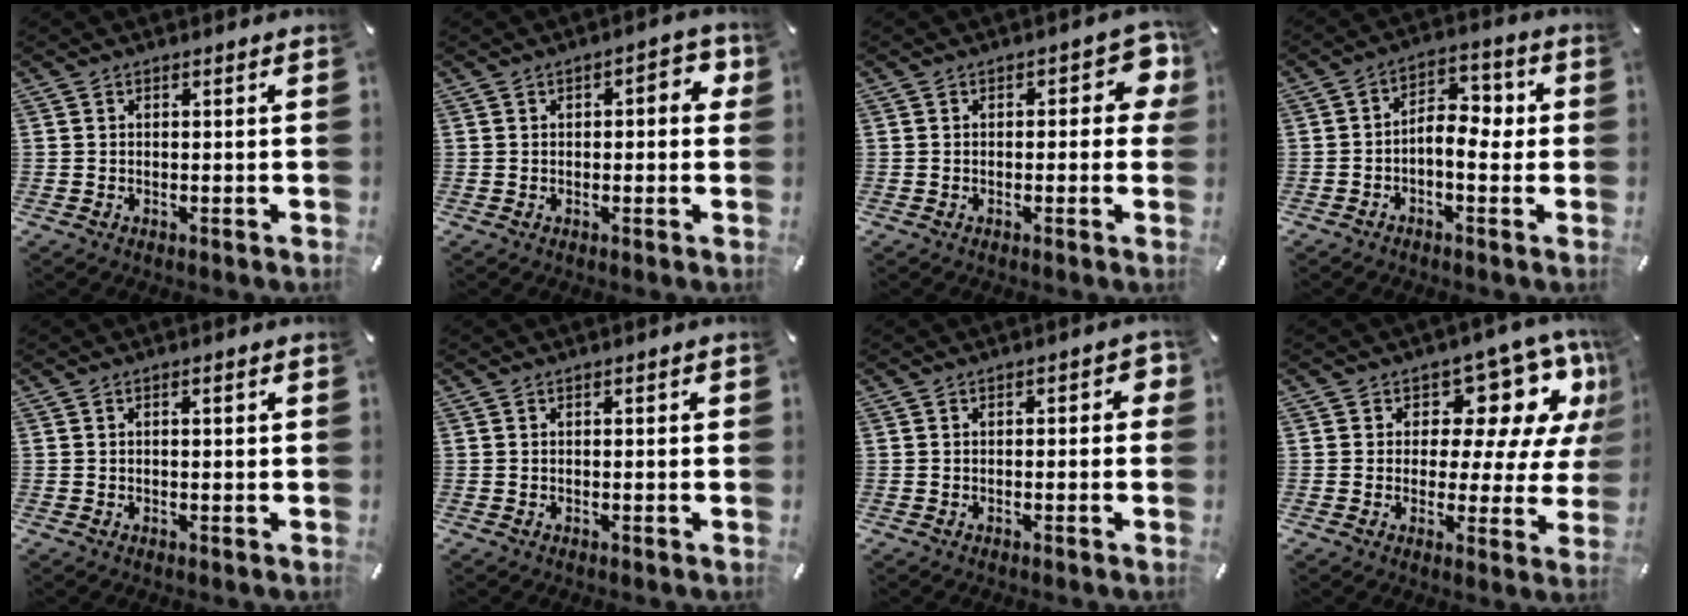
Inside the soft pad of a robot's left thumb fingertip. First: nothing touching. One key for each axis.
{"total": 4.7, "fx": 0.5, "fy": 2.6, "fz": 3.9, "tx": -0.043, "ty": 0.001, "tz": -0.001}
{"total": 6.1, "fx": 1.0, "fy": 3.2, "fz": 5.1, "tx": -0.057, "ty": 0.000, "tz": 0.011}
{"total": 7.3, "fx": -1.7, "fy": 4.4, "fz": 5.6, "tx": -0.076, "ty": 0.006, "tz": -0.034}
{"total": 1.1, "fx": 0.1, "fy": 0.4, "fz": 1.1, "tx": -0.020, "ty": 0.003, "tz": 0.000}
{"total": 0.6, "fx": 0.0, "fy": 0.2, "fz": 0.6, "tx": -0.010, "ty": 0.002, "tz": -0.002}
{"total": 2.3, "fx": -0.4, "fy": 1.2, "fz": 1.9, "tx": -0.025, "ty": 0.005, "tz": -0.009}
{"total": 13.4, "fx": 7.2, "fy": 7.5, "fz": 8.4, "tx": -0.106, "ty": -0.063, "tz": 0.121}